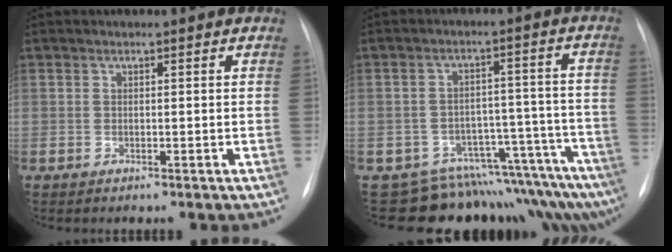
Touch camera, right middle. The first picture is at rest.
{"total": 12.8, "force": [-12.4, 2.3, 2.3], "torque": [0.009, 0.061, -0.160]}